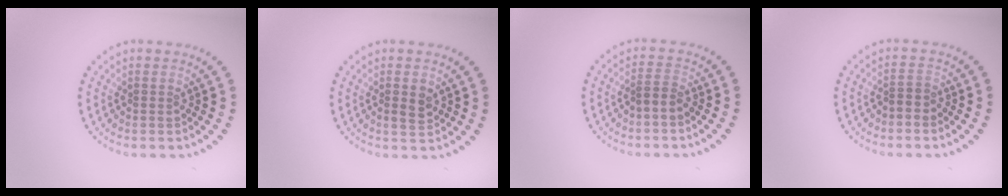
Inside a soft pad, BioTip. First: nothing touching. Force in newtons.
{"total": 1.7, "press": 1.7, "slide": 0.1}
{"total": 1.1, "press": 0.9, "slide": 0.7}
{"total": 0.7, "press": 0.6, "slide": 0.5}